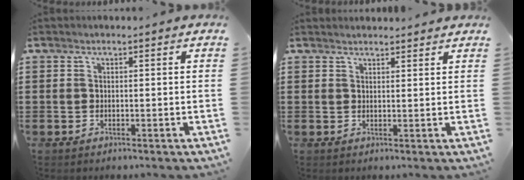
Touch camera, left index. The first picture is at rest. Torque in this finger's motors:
{"motor_torque": [0.77, -0.50, -0.04, -0.01]}